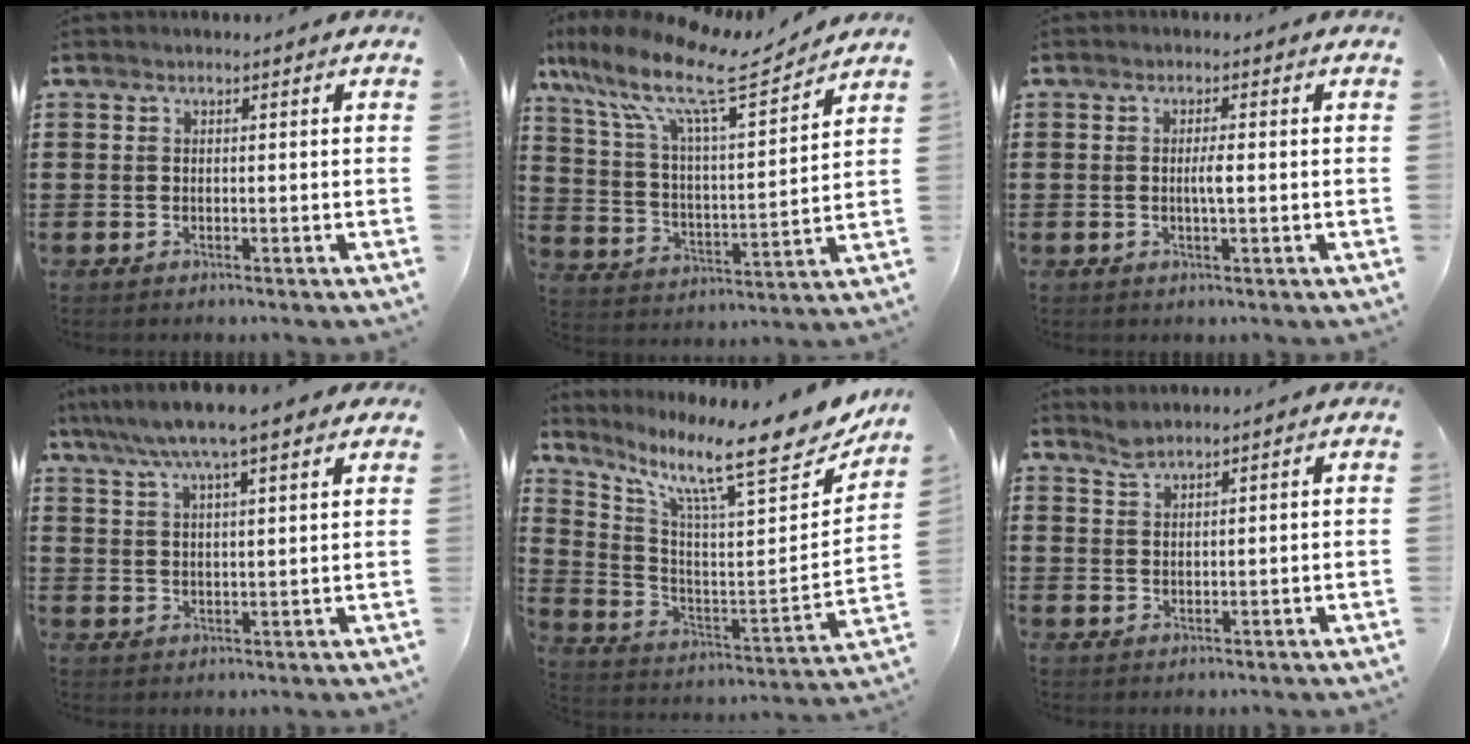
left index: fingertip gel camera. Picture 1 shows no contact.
{"total": 12.7, "force": [9.3, 2.7, 8.2], "torque": [-0.188, -0.046, 0.156]}
{"total": 2.1, "force": [-0.1, 0.2, 2.1], "torque": [-0.040, -0.002, -0.004]}
{"total": 7.2, "force": [5.7, 0.5, 4.3], "torque": [-0.098, -0.011, 0.100]}
{"total": 12.2, "force": [9.5, 1.3, 7.6], "torque": [-0.162, -0.080, 0.148]}
{"total": 2.0, "force": [1.8, 0.3, 0.7], "torque": [-0.018, 0.001, 0.034]}